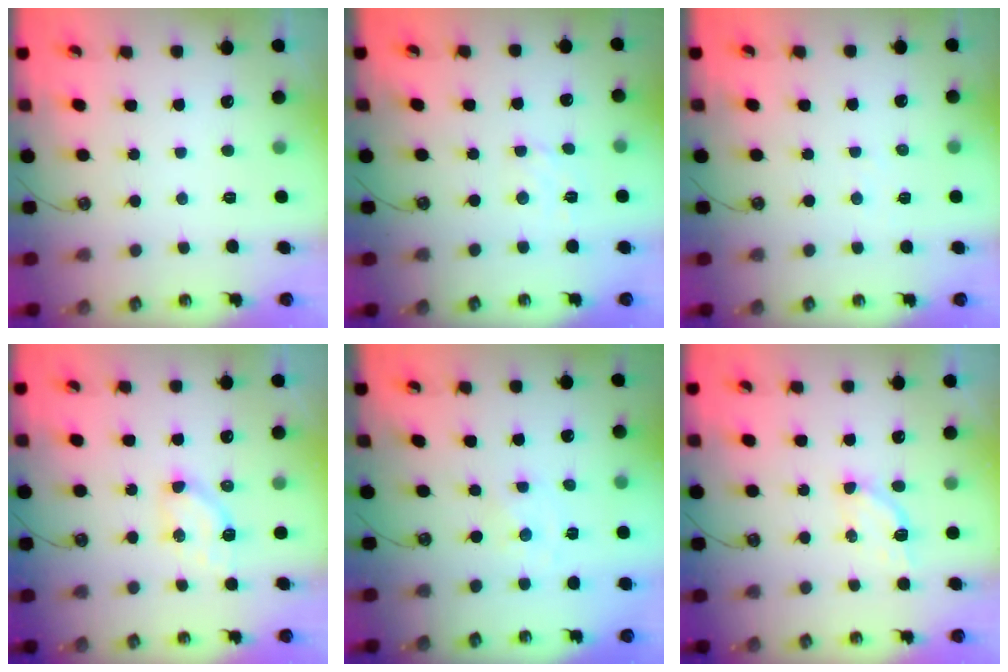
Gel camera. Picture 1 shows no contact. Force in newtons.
{"total": 4.1, "press": 4.1, "slide": 0.5}
{"total": 3.6, "press": 3.5, "slide": 0.4}
{"total": 5.7, "press": 5.7, "slide": 0.3}
{"total": 0.0}
{"total": 3.8, "press": 3.8, "slide": 0.4}